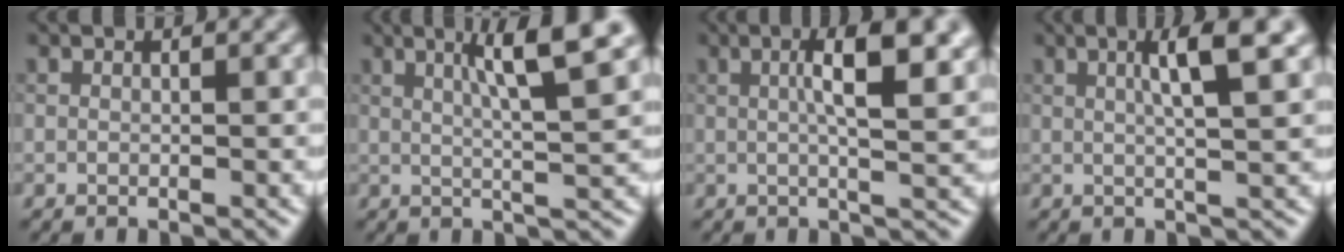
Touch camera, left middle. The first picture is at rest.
{"total": 6.6, "force": [2.5, 1.1, 6.0], "torque": [-0.080, 0.010, 0.039]}
{"total": 6.8, "force": [1.6, 1.9, 6.3], "torque": [-0.078, 0.012, 0.020]}
{"total": 4.8, "force": [1.6, 0.8, 4.5], "torque": [-0.065, 0.008, 0.022]}